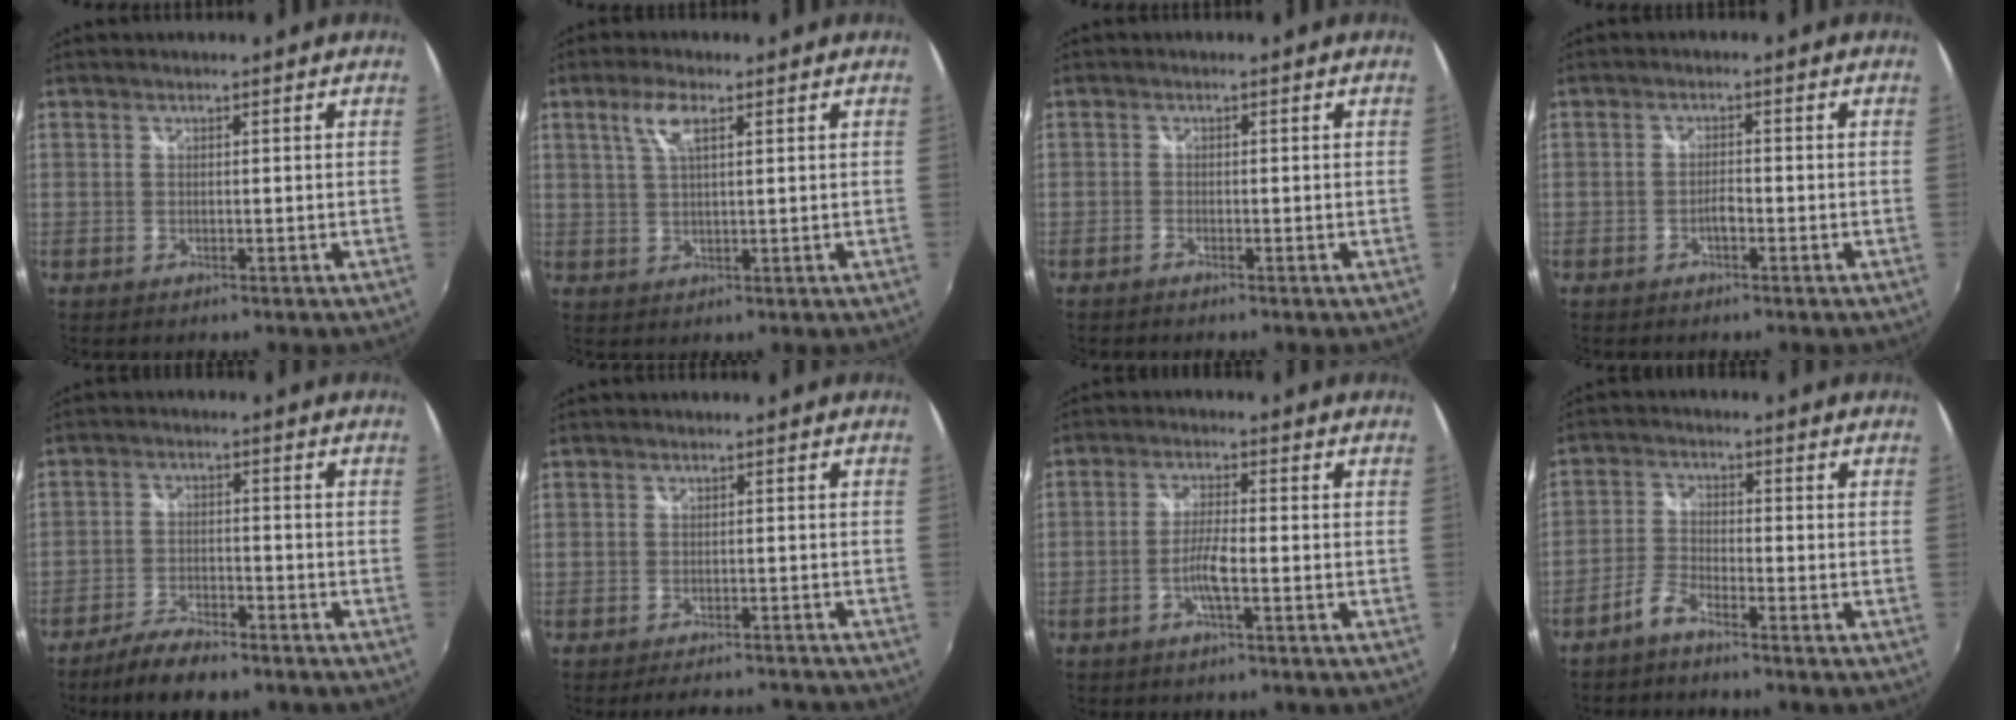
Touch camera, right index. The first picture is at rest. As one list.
[{"total": 4.7, "force": [2.1, 1.4, 3.9], "torque": [-0.076, 0.005, 0.042]}, {"total": 0.9, "force": [-0.8, 0.2, 0.3], "torque": [-0.008, 0.000, -0.018]}, {"total": 1.6, "force": [-1.0, 0.6, 1.1], "torque": [-0.022, 0.003, -0.019]}, {"total": 8.6, "force": [-6.9, 2.5, 4.5], "torque": [-0.114, -0.014, -0.124]}, {"total": 6.3, "force": [-5.8, 1.8, 1.8], "torque": [-0.037, 0.000, -0.079]}, {"total": 4.3, "force": [-1.7, 0.3, 4.0], "torque": [-0.082, 0.001, -0.034]}, {"total": 4.4, "force": [-3.6, 1.0, 2.2], "torque": [-0.057, 0.011, -0.078]}]